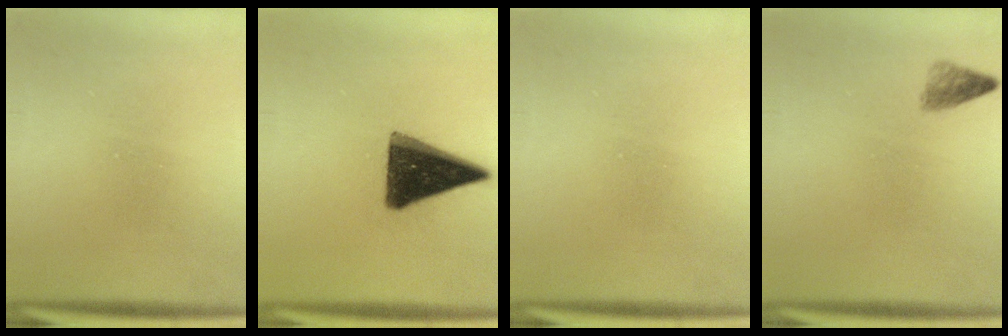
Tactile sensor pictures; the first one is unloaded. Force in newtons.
{"total": 14.2}
{"total": 0.0}
{"total": 1.7}